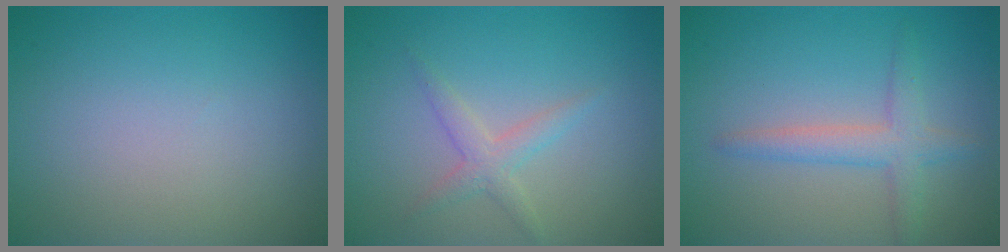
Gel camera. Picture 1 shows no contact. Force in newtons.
{"total": 1.9, "press": 1.9, "slide": 0.0}
{"total": 2.9, "press": 2.9, "slide": 0.2}